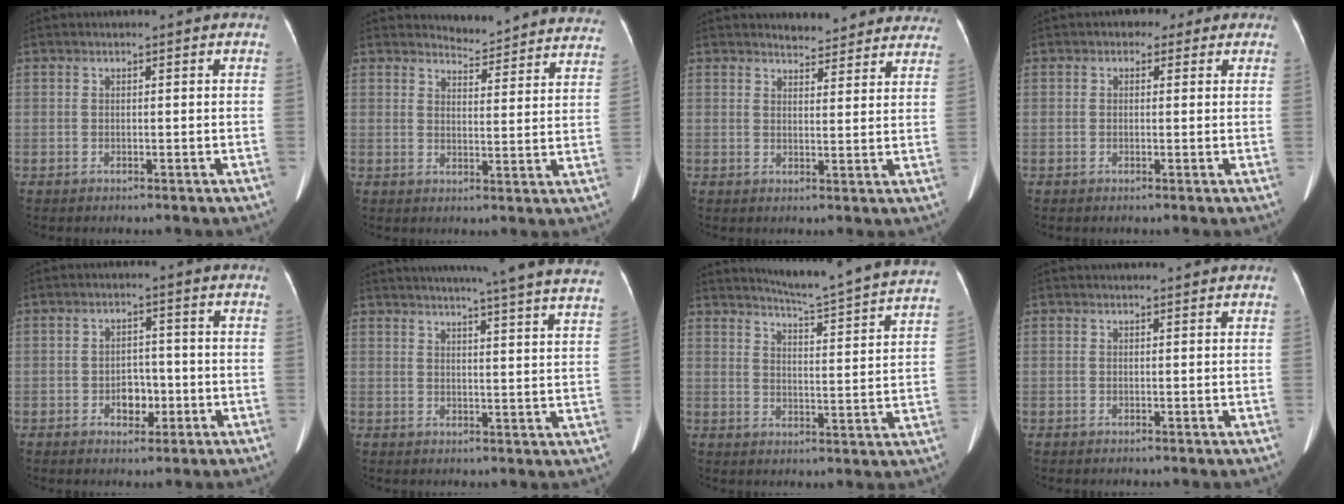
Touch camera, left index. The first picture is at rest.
{"total": 15.6, "force": [15.4, 1.9, 1.7], "torque": [0.004, -0.069, 0.154]}
{"total": 10.0, "force": [9.5, 2.7, 1.4], "torque": [0.010, -0.004, 0.096]}
{"total": 2.9, "force": [1.5, 2.2, 1.2], "torque": [-0.013, 0.019, 0.016]}
{"total": 3.9, "force": [-1.3, 2.6, 2.5], "torque": [-0.035, 0.010, -0.017]}
{"total": 25.3, "force": [22.8, -0.7, 10.9], "torque": [-0.162, -0.047, 0.267]}
{"total": 19.2, "force": [18.0, -1.2, 6.5], "torque": [-0.108, -0.074, 0.218]}
{"total": 2.3, "force": [2.2, 0.2, 0.5], "torque": [-0.009, 0.017, 0.028]}